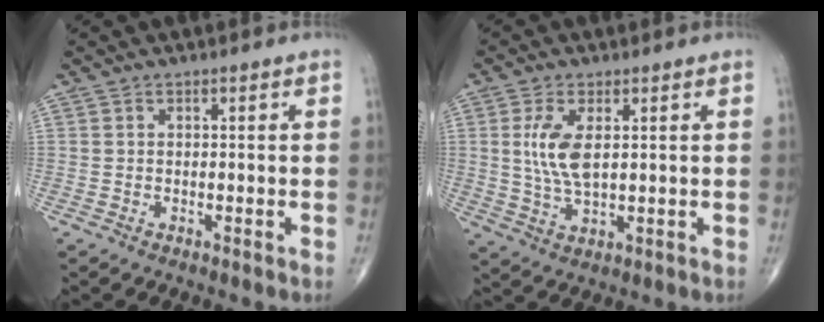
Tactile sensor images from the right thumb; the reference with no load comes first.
{"total": 9.1, "force": [1.6, 4.2, 8.0], "torque": [-0.167, -0.010, 0.036]}